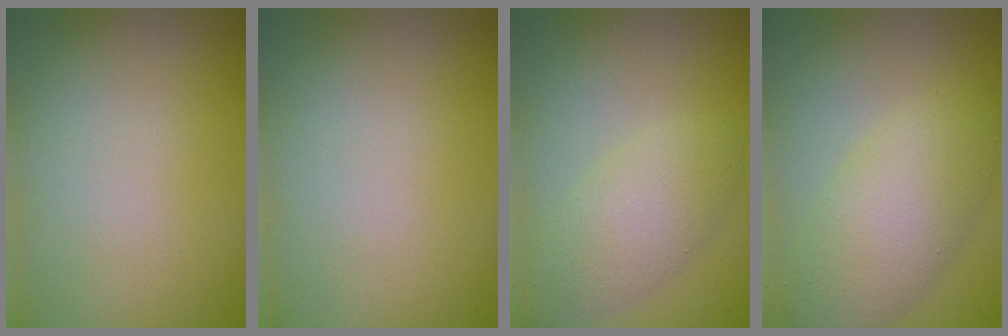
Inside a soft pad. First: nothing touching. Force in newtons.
{"total": 0.0}
{"total": 3.6, "press": 3.6, "slide": 0.1}
{"total": 5.3, "press": 5.3, "slide": 0.1}